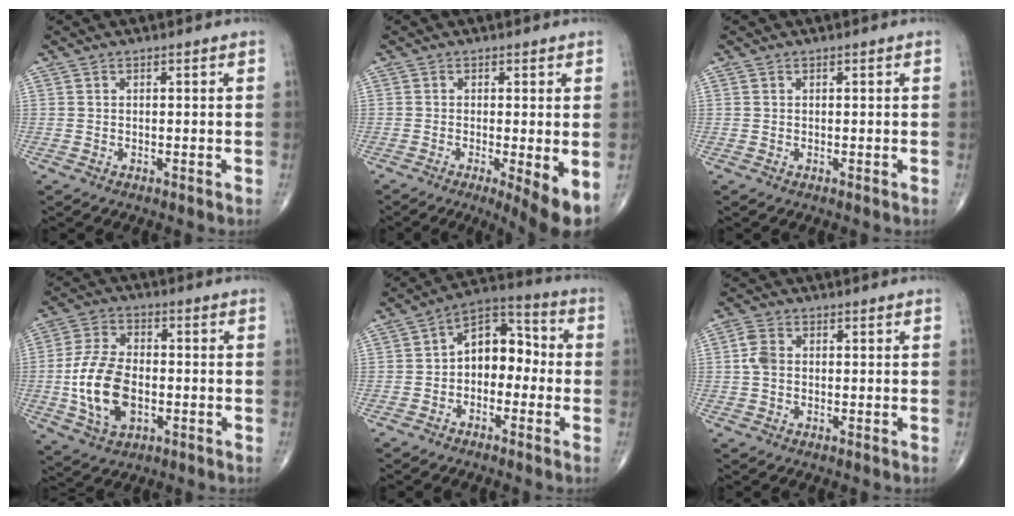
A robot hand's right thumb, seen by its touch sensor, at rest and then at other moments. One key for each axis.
{"total": 6.9, "fx": -2.0, "fy": 1.4, "fz": 6.5, "tx": -0.099, "ty": -0.021, "tz": -0.033}
{"total": 0.0}
{"total": 13.4, "fx": -2.3, "fy": 8.0, "fz": 10.5, "tx": -0.199, "ty": 0.009, "tz": -0.040}
{"total": 9.8, "fx": -1.2, "fy": 6.7, "fz": 7.0, "tx": -0.071, "ty": 0.044, "tz": -0.041}
{"total": 3.3, "fx": 0.1, "fy": 2.3, "fz": 2.4, "tx": -0.053, "ty": 0.007, "tz": -0.004}